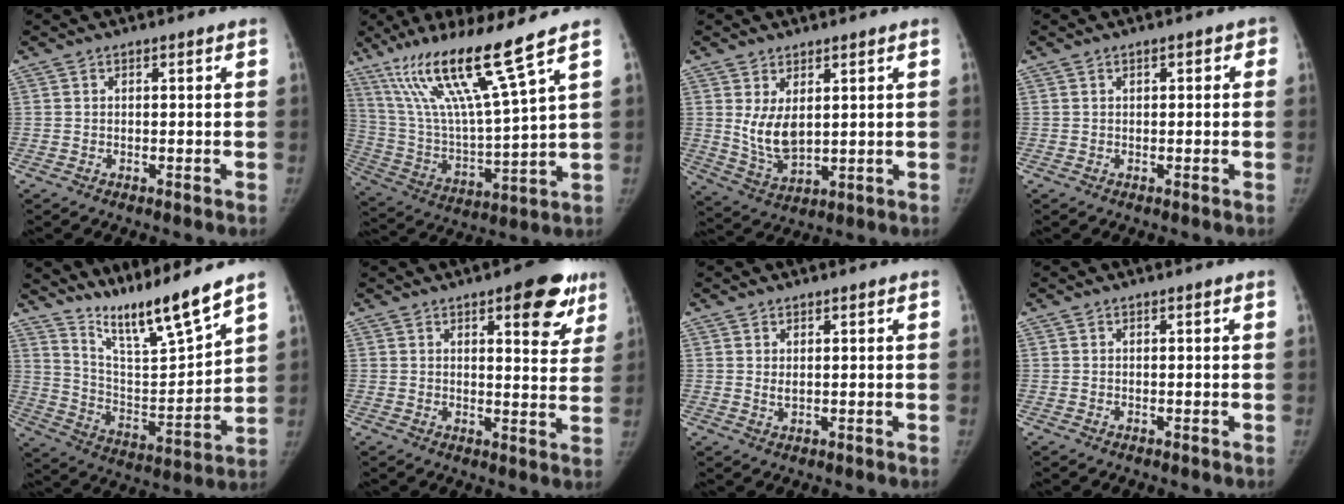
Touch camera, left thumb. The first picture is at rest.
{"total": 19.3, "force": [12.3, 0.3, 14.9], "torque": [-0.264, -0.061, 0.231]}
{"total": 7.3, "force": [2.0, 4.1, 5.7], "torque": [-0.099, -0.023, 0.056]}
{"total": 1.5, "force": [0.5, 1.0, 0.9], "torque": [0.003, 0.003, 0.002]}
{"total": 14.7, "force": [12.5, 0.1, 7.8], "torque": [-0.120, -0.082, 0.235]}
{"total": 11.6, "force": [6.5, 4.4, 8.6], "torque": [-0.062, -0.028, 0.078]}
{"total": 1.5, "force": [0.8, 0.7, 1.0], "torque": [-0.017, -0.008, 0.020]}
{"total": 0.0}